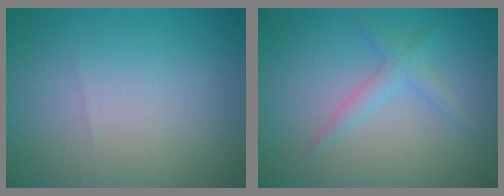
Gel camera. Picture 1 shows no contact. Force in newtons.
{"total": 1.9, "press": 1.9, "slide": 0.0}